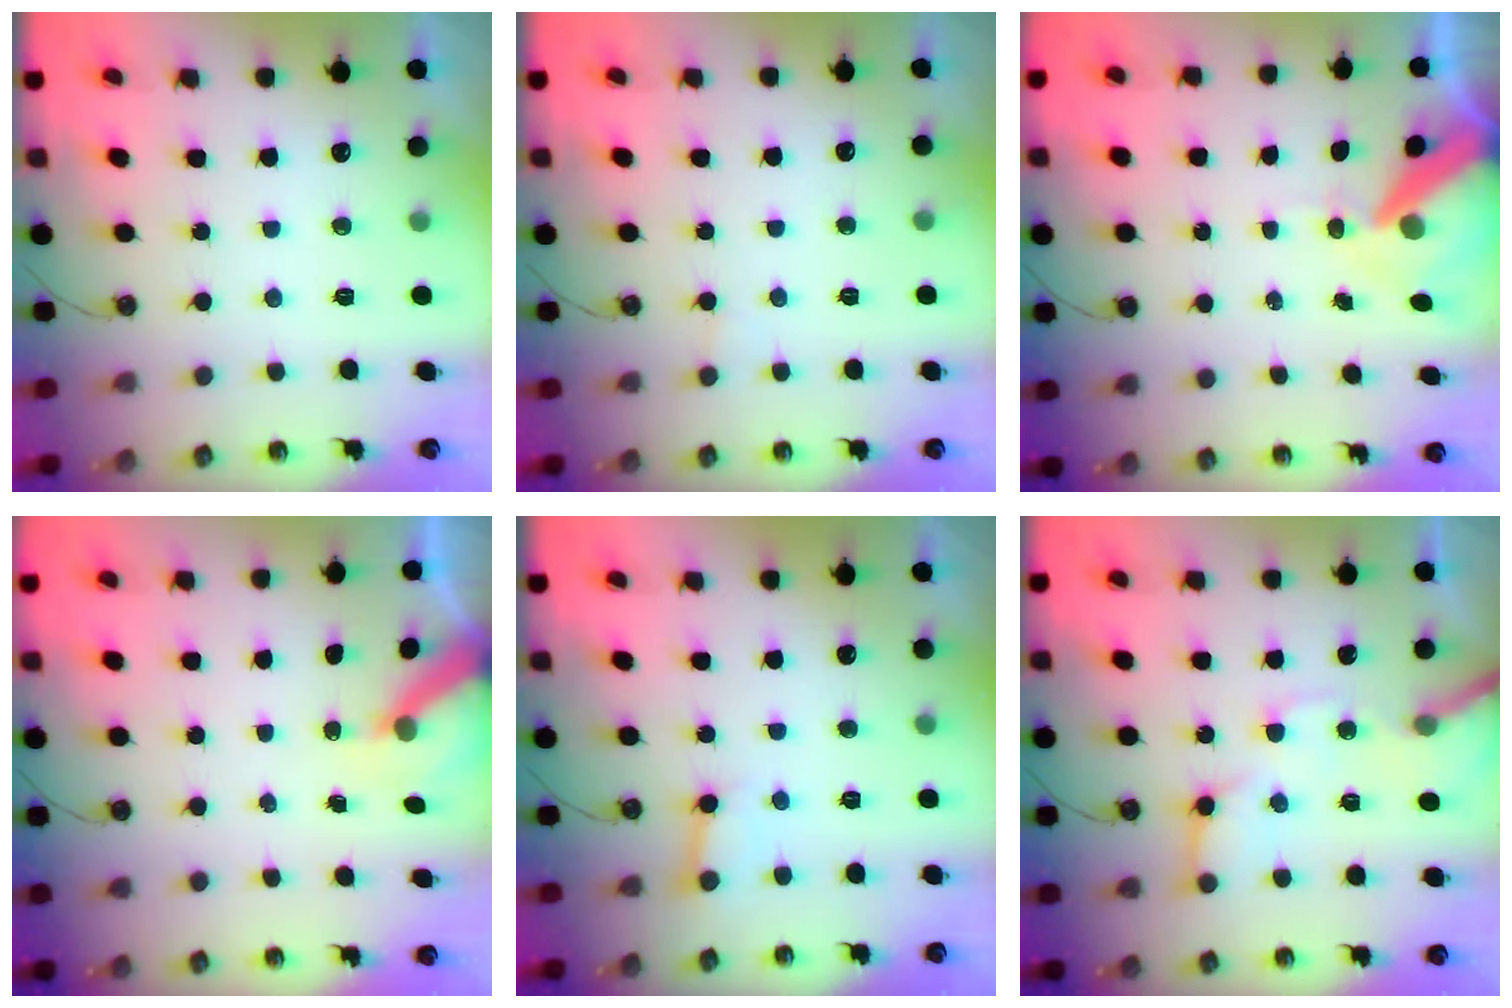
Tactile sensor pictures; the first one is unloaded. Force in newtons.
{"total": 2.9, "press": 2.9, "slide": 0.2}
{"total": 11.9, "press": 11.8, "slide": 1.4}
{"total": 6.5, "press": 6.5, "slide": 0.7}
{"total": 5.1, "press": 5.1, "slide": 0.5}
{"total": 12.8, "press": 12.7, "slide": 1.8}